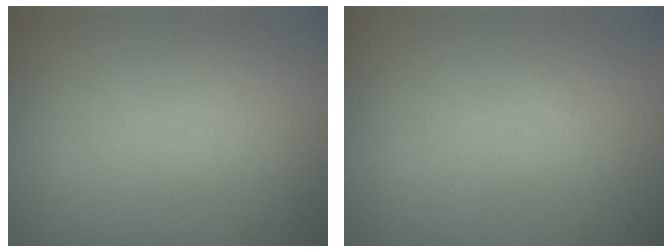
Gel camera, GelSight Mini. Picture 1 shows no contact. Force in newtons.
{"total": 0.0}